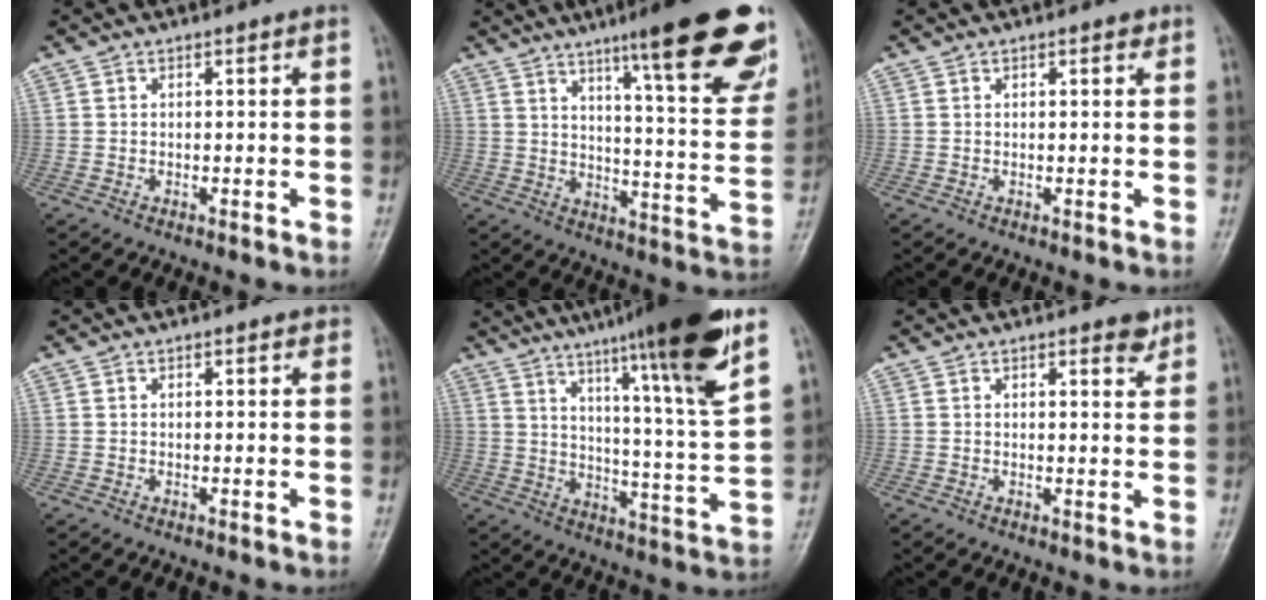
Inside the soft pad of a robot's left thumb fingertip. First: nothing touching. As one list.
[{"total": 23.3, "force": [14.3, 4.1, 18.0], "torque": [-0.214, -0.058, 0.196]}, {"total": 1.1, "force": [0.6, 0.4, 0.7], "torque": [-0.007, -0.001, 0.007]}, {"total": 1.1, "force": [0.6, 0.5, 0.7], "torque": [-0.005, 0.000, 0.005]}, {"total": 21.7, "force": [14.0, 0.7, 16.6], "torque": [-0.233, -0.058, 0.207]}, {"total": 2.8, "force": [2.0, 0.9, 1.8], "torque": [-0.013, -0.012, 0.025]}]